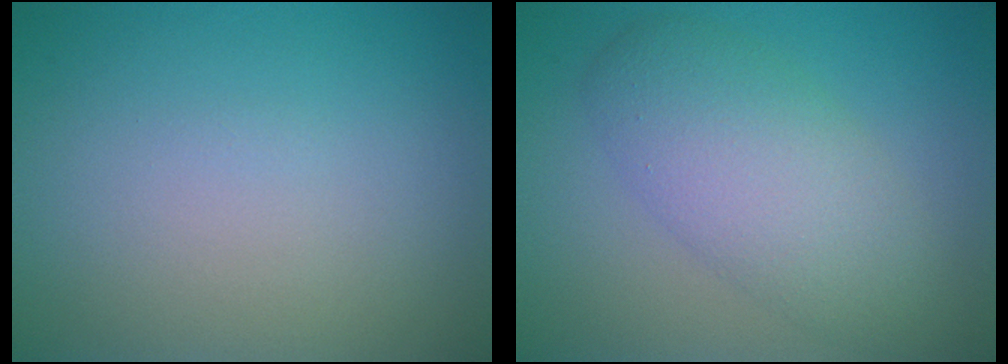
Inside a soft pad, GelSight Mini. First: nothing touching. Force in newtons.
{"total": 5.4, "press": 5.3, "slide": 0.4}